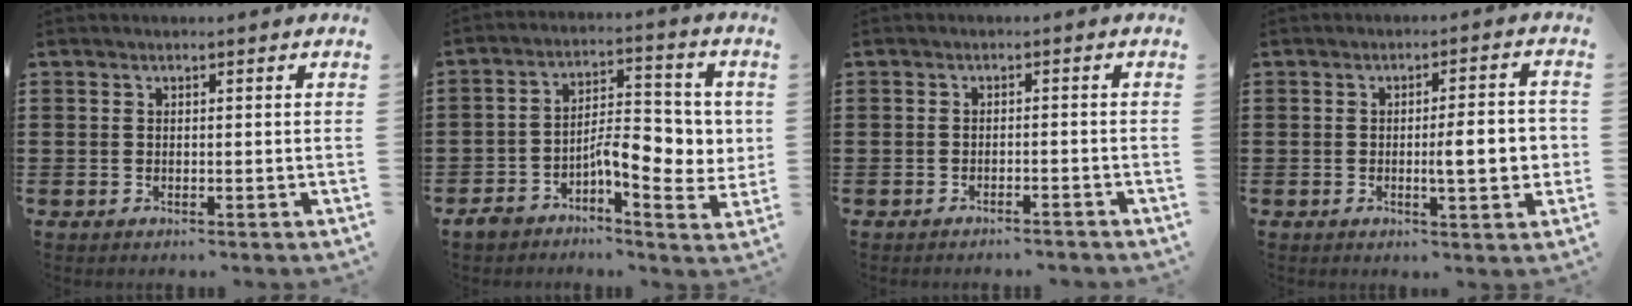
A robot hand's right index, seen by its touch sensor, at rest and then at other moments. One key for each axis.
{"total": 9.0, "fx": -1.5, "fy": 4.4, "fz": 7.7, "tx": -0.111, "ty": -0.004, "tz": -0.029}
{"total": 1.4, "fx": -1.4, "fy": 0.0, "fz": 0.3, "tx": -0.009, "ty": 0.002, "tz": -0.028}
{"total": 7.0, "fx": -0.6, "fy": 1.2, "fz": 6.8, "tx": -0.099, "ty": -0.007, "tz": -0.015}